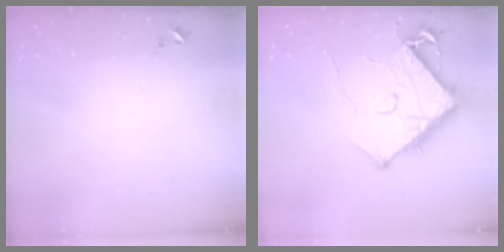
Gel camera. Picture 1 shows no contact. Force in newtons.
{"total": 13.1, "press": 13.1, "slide": 1.4}